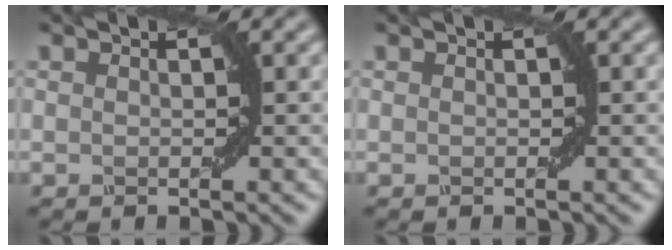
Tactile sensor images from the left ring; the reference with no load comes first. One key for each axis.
{"total": 0.0}